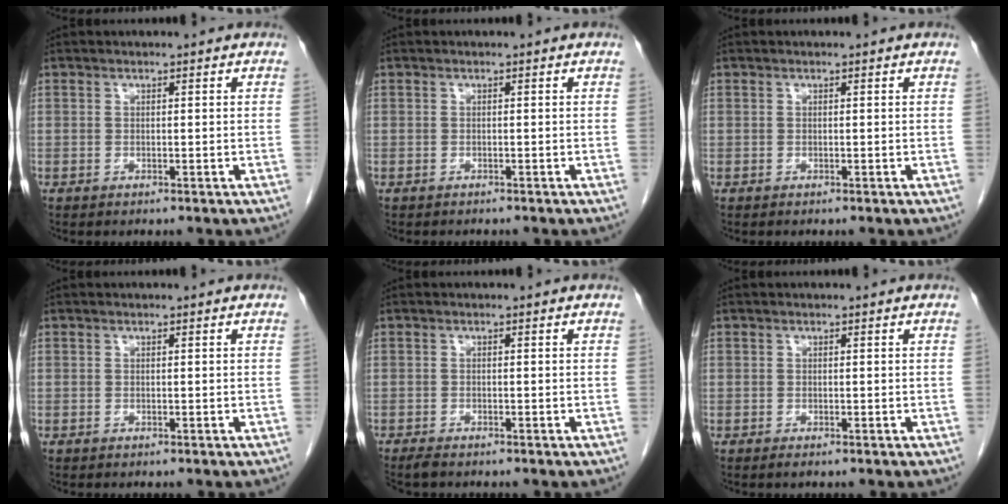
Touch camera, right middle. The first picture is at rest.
{"total": 1.0, "force": [-0.8, 0.3, 0.3], "torque": [-0.013, -0.001, -0.010]}
{"total": 0.0}
{"total": 0.0}
{"total": 1.9, "force": [-1.6, 0.3, 0.9], "torque": [-0.020, -0.006, -0.026]}
{"total": 0.5, "force": [-0.4, 0.1, 0.3], "torque": [-0.005, -0.001, -0.005]}